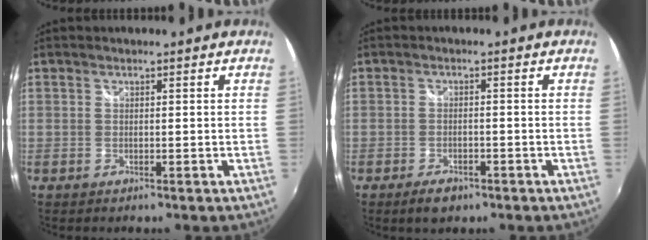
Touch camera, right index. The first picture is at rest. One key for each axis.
{"total": 4.1, "fx": -2.7, "fy": 2.1, "fz": 2.3, "tx": -0.054, "ty": -0.010, "tz": -0.044}